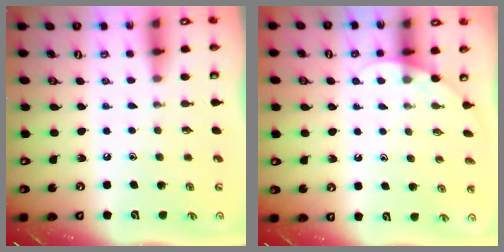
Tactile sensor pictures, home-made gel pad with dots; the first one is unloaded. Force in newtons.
{"total": 2.8, "press": 2.8, "slide": 0.1}